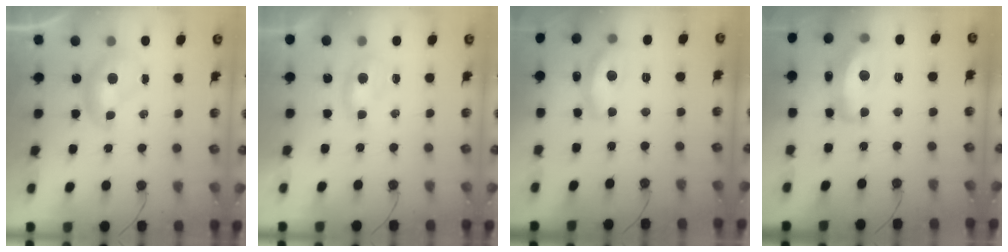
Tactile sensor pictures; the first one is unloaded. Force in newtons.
{"total": 0.9, "press": 0.7, "slide": 0.6}
{"total": 7.7, "press": 7.7, "slide": 0.7}
{"total": 9.3, "press": 9.3, "slide": 0.6}